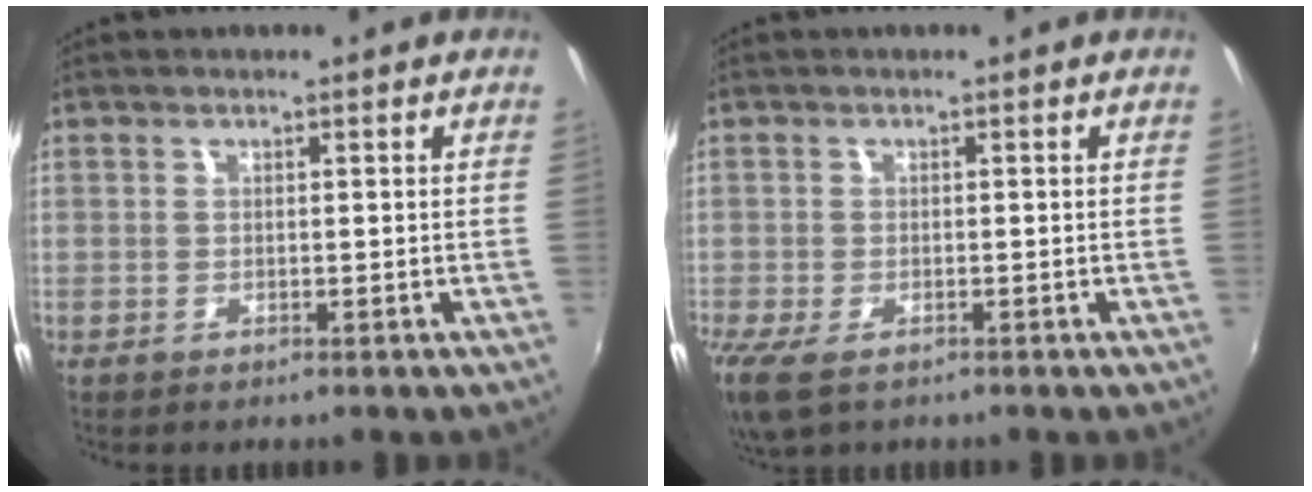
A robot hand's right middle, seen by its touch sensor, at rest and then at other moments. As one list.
[{"total": 6.0, "force": [-3.7, 2.7, 3.9], "torque": [-0.091, -0.028, -0.067]}]